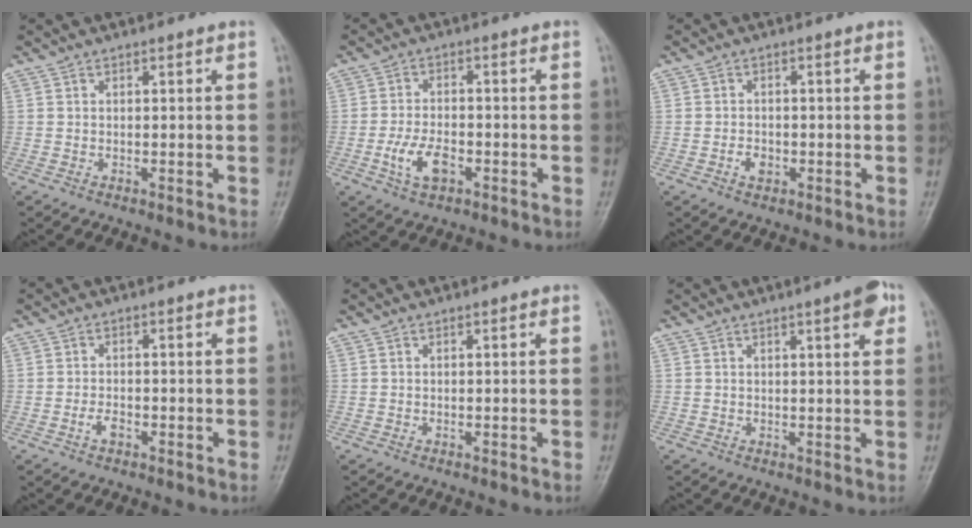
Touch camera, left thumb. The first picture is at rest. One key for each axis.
{"total": 6.2, "fx": -2.5, "fy": 3.3, "fz": 4.6, "tx": -0.091, "ty": 0.012, "tz": -0.047}
{"total": 2.4, "fx": -1.0, "fy": 1.7, "fz": 1.4, "tx": -0.019, "ty": 0.009, "tz": -0.016}
{"total": 2.2, "fx": -1.1, "fy": 1.2, "fz": 1.5, "tx": -0.030, "ty": 0.010, "tz": -0.022}
{"total": 0.0}
{"total": 4.4, "fx": 2.3, "fy": 0.9, "fz": 3.7, "tx": -0.041, "ty": -0.005, "tz": 0.027}